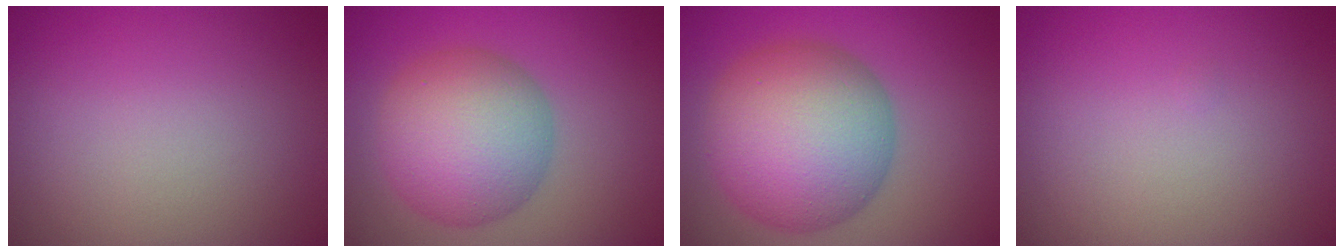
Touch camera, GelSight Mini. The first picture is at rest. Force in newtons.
{"total": 8.6, "press": 8.6, "slide": 0.1}
{"total": 11.5, "press": 11.5, "slide": 0.2}
{"total": 0.0}